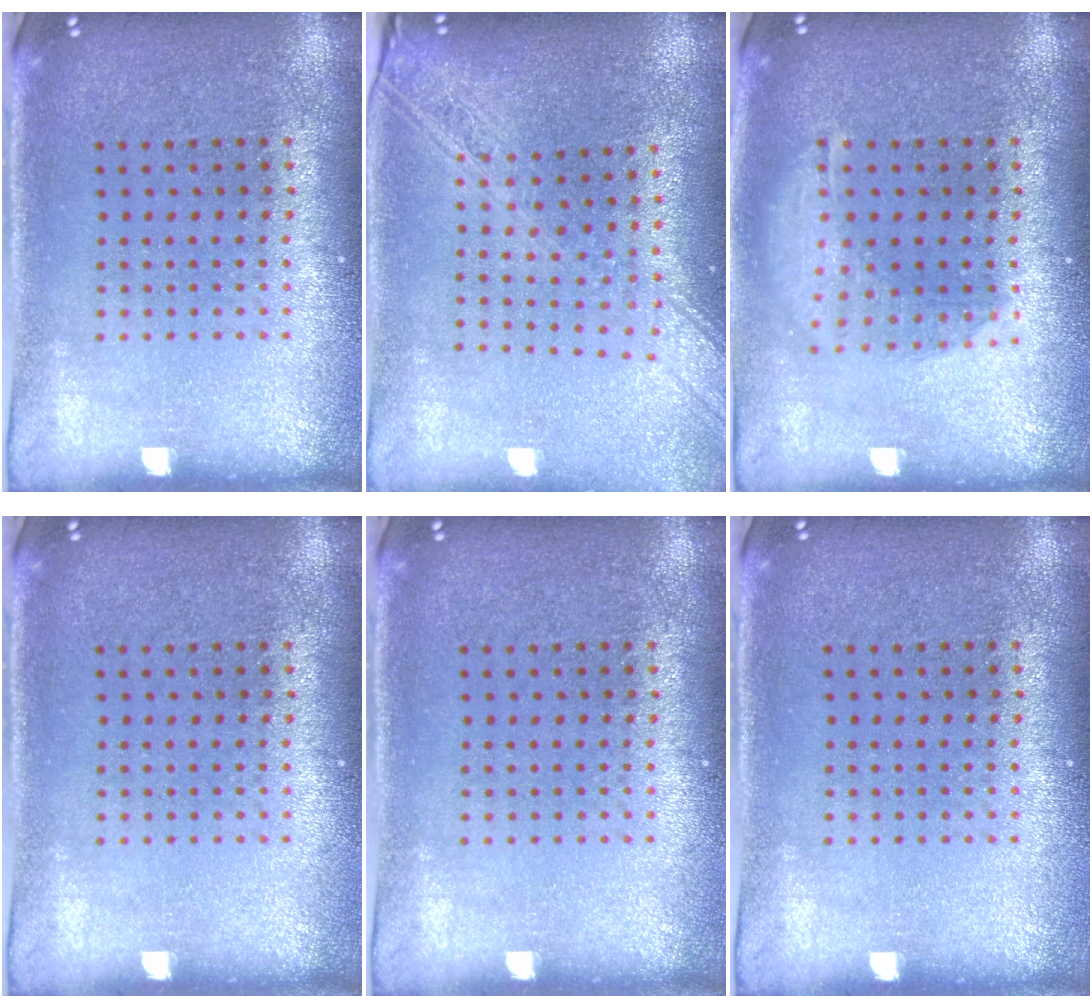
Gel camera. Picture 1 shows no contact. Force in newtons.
{"total": 2.2, "press": 1.9, "slide": 1.2}
{"total": 1.5, "press": 1.3, "slide": 0.7}
{"total": 0.0}
{"total": 0.0}
{"total": 0.0}